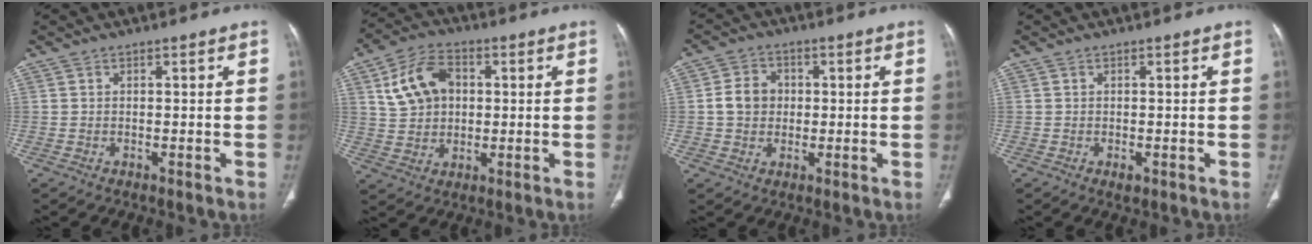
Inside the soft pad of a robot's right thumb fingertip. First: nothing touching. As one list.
[{"total": 10.9, "force": [2.6, 8.0, 6.9], "torque": [-0.112, 0.011, 0.048]}, {"total": 6.0, "force": [0.2, 5.2, 3.0], "torque": [-0.037, 0.011, 0.000]}, {"total": 1.2, "force": [-0.4, 0.6, 0.9], "torque": [-0.013, -0.003, -0.003]}]